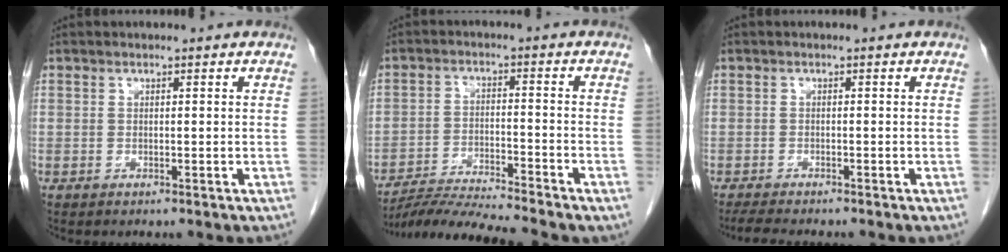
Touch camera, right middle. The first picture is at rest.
{"total": 9.8, "force": [-9.1, -1.6, 3.2], "torque": [-0.048, -0.016, -0.161]}
{"total": 4.8, "force": [-4.2, 0.4, 2.2], "torque": [-0.040, -0.017, -0.065]}